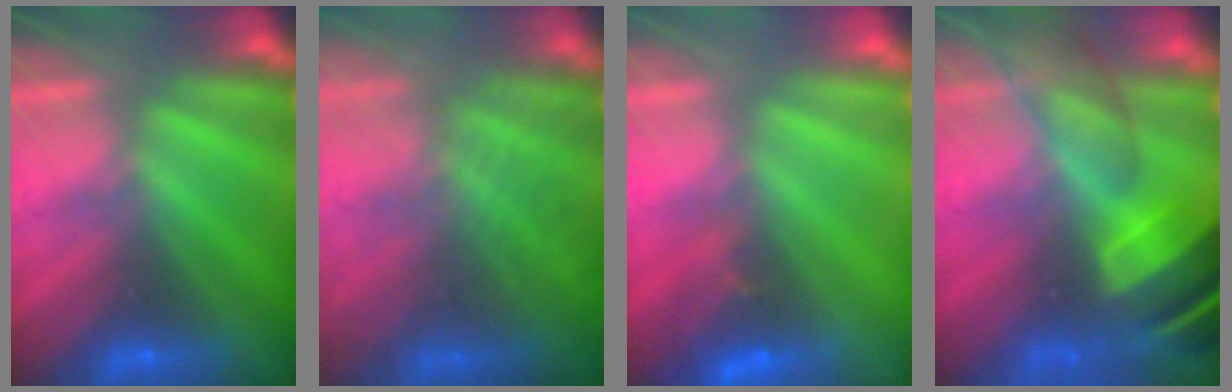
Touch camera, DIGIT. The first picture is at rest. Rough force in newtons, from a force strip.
{"total": 9.0}
{"total": 2.7}
{"total": 7.7}